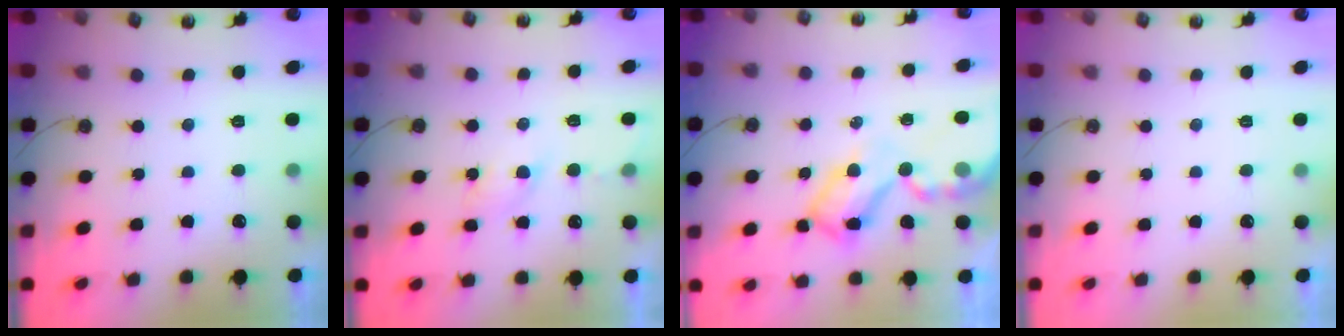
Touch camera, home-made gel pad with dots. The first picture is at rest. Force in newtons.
{"total": 3.9, "press": 3.9, "slide": 0.4}
{"total": 9.5, "press": 9.4, "slide": 0.8}
{"total": 0.0}